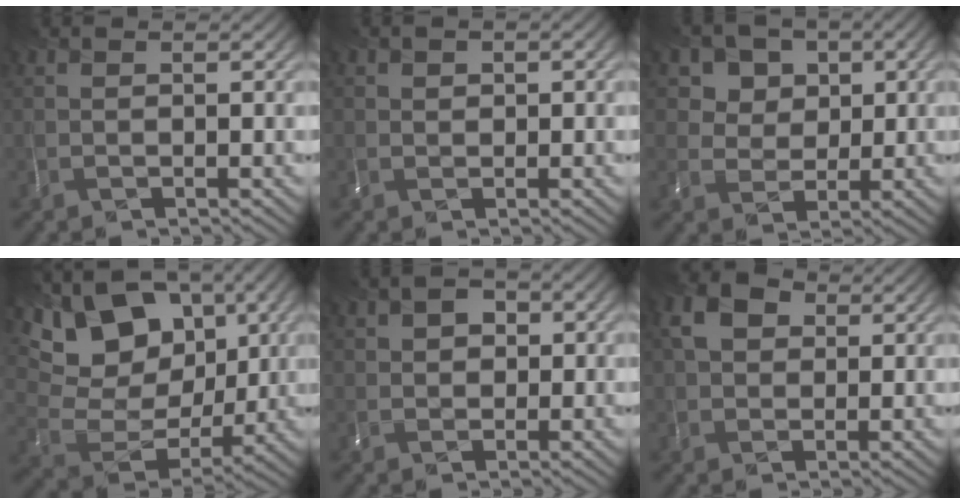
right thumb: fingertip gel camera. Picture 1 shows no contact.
{"total": 0.8, "force": [0.2, 0.8, 0.2], "torque": [0.007, -0.005, 0.012]}
{"total": 7.4, "force": [3.7, 6.0, 2.2], "torque": [-0.071, -0.012, 0.072]}
{"total": 18.5, "force": [8.3, 13.0, 10.2], "torque": [-0.221, 0.035, 0.162]}
{"total": 2.8, "force": [0.6, 2.4, 1.2], "torque": [-0.012, -0.004, 0.011]}
{"total": 4.3, "force": [1.2, 3.5, 2.2], "torque": [-0.051, 0.002, 0.024]}